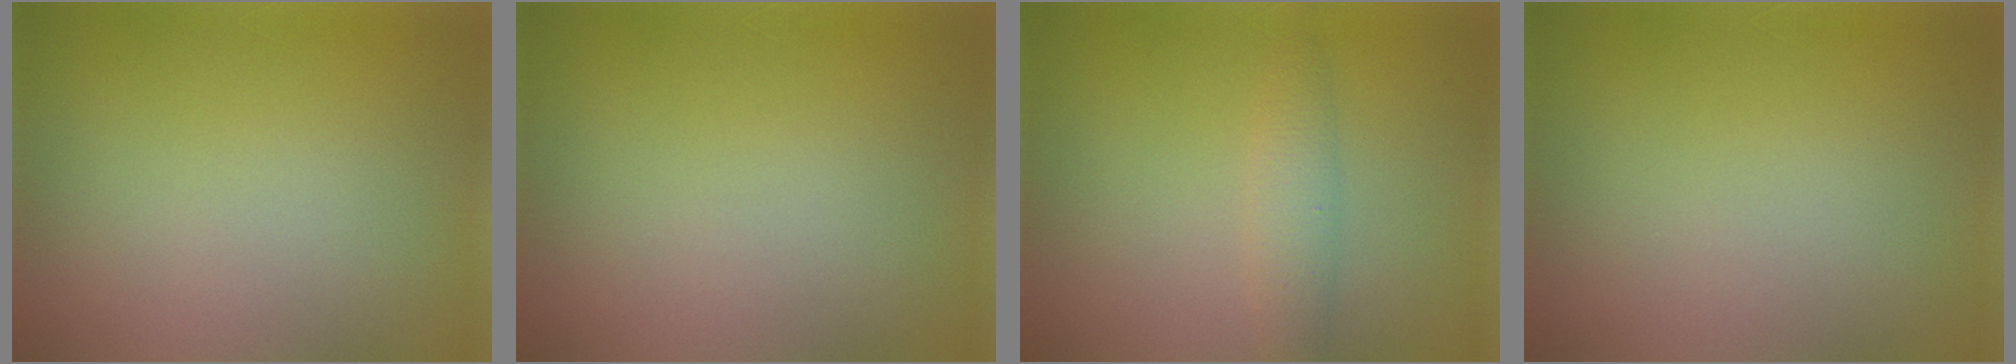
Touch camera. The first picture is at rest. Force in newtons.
{"total": 0.0}
{"total": 2.0, "press": 2.0, "slide": 0.1}
{"total": 0.0}